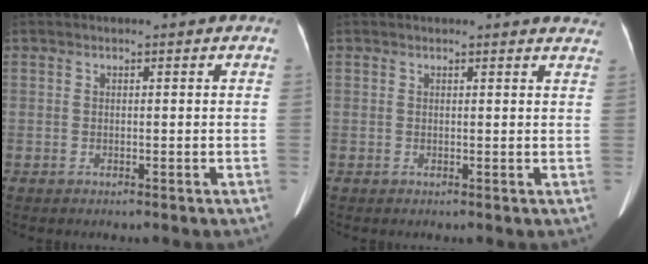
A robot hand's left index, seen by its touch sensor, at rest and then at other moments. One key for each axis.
{"total": 6.6, "fx": 6.4, "fy": 1.2, "fz": 1.1, "tx": 0.005, "ty": -0.001, "tz": 0.043}